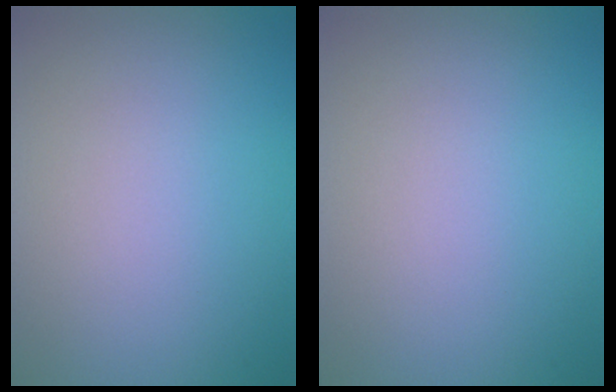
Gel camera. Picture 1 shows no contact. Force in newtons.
{"total": 0.0}